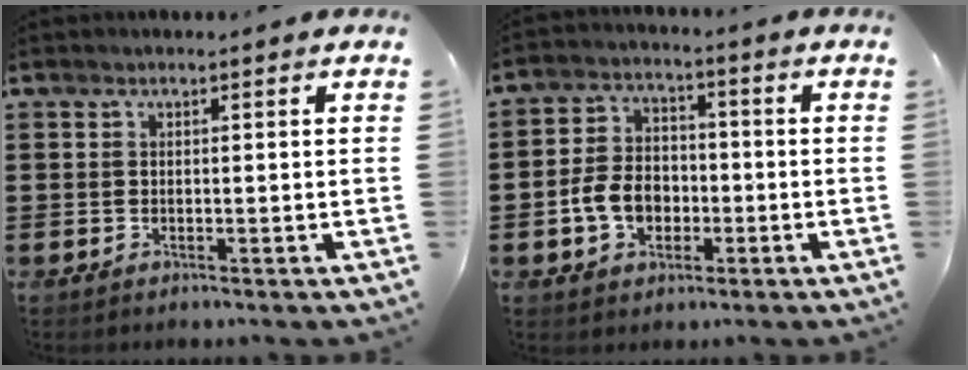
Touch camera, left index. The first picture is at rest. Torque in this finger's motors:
{"motor_torque": [1.32, 0.82, 0.29, 0.07]}